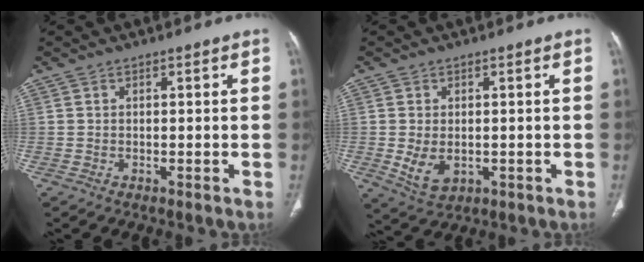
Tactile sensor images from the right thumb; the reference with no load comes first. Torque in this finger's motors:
{"motor_torque": [-0.42, 0.67, 0.00, 0.00, 0.17]}